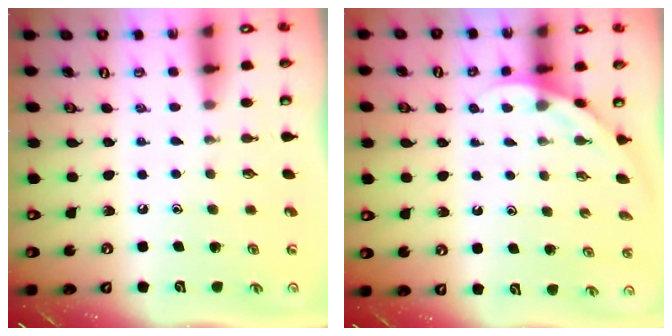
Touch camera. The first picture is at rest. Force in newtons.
{"total": 2.6, "press": 2.6, "slide": 0.1}